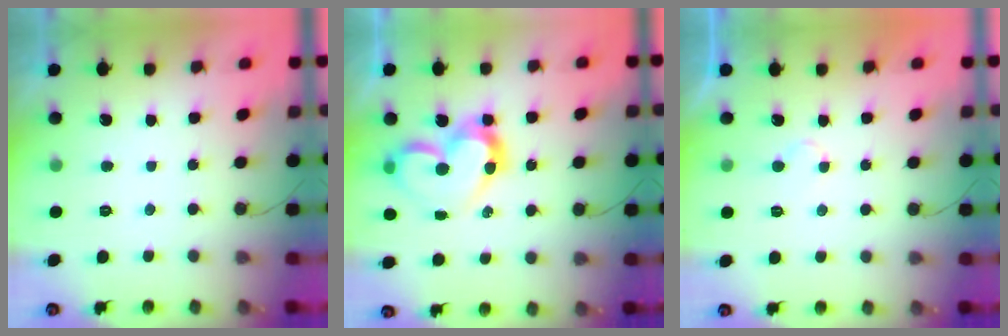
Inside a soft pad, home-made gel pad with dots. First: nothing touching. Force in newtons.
{"total": 13.7, "press": 13.5, "slide": 2.7}
{"total": 5.6, "press": 5.5, "slide": 0.4}